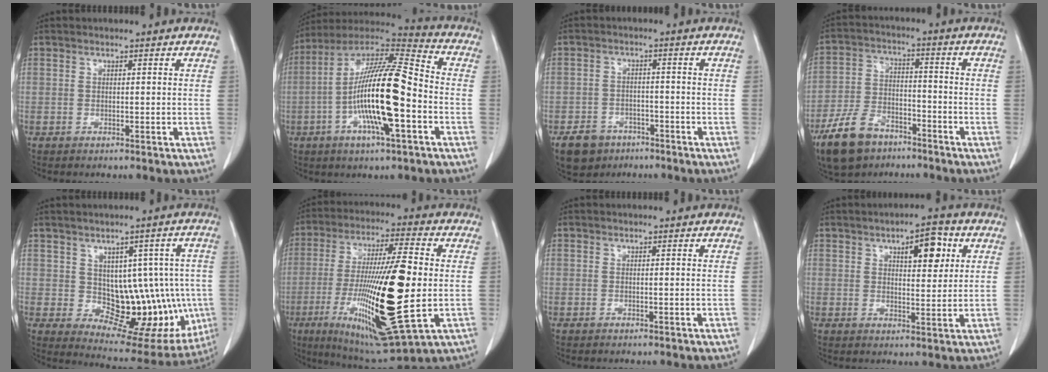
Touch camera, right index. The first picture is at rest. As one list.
[{"total": 18.9, "force": [-4.1, 2.6, 18.3], "torque": [-0.344, 0.000, -0.076]}, {"total": 5.9, "force": [-4.1, 4.0, 1.6], "torque": [-0.037, 0.003, -0.067]}, {"total": 10.8, "force": [-7.4, 5.6, 5.6], "torque": [-0.127, -0.006, -0.137]}, {"total": 14.7, "force": [-0.8, 8.2, 12.1], "torque": [-0.126, 0.019, 0.021]}, {"total": 24.5, "force": [-4.2, 3.4, 23.9], "torque": [-0.462, -0.035, -0.064]}, {"total": 0.0}, {"total": 6.6, "force": [2.8, 2.3, 5.6], "torque": [-0.079, 0.004, 0.040]}]